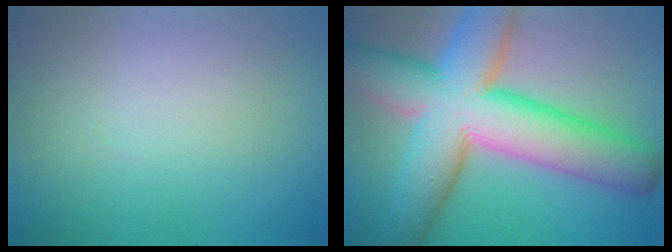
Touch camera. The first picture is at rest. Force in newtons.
{"total": 13.2, "press": 13.2, "slide": 0.5}